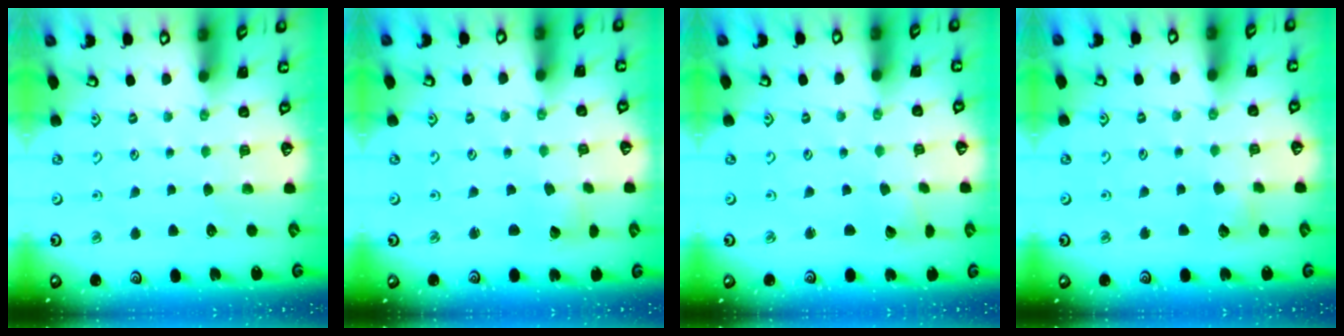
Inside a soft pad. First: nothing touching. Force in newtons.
{"total": 1.4, "press": 1.4, "slide": 0.1}
{"total": 2.1, "press": 2.1, "slide": 0.1}
{"total": 4.8, "press": 4.7, "slide": 0.5}